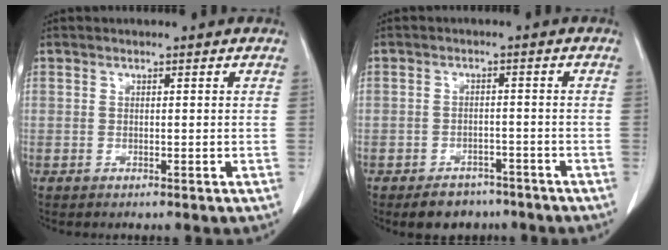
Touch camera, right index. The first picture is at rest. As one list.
[{"total": 5.1, "force": [-3.9, 3.1, 1.1], "torque": [-0.012, 0.008, -0.055]}]